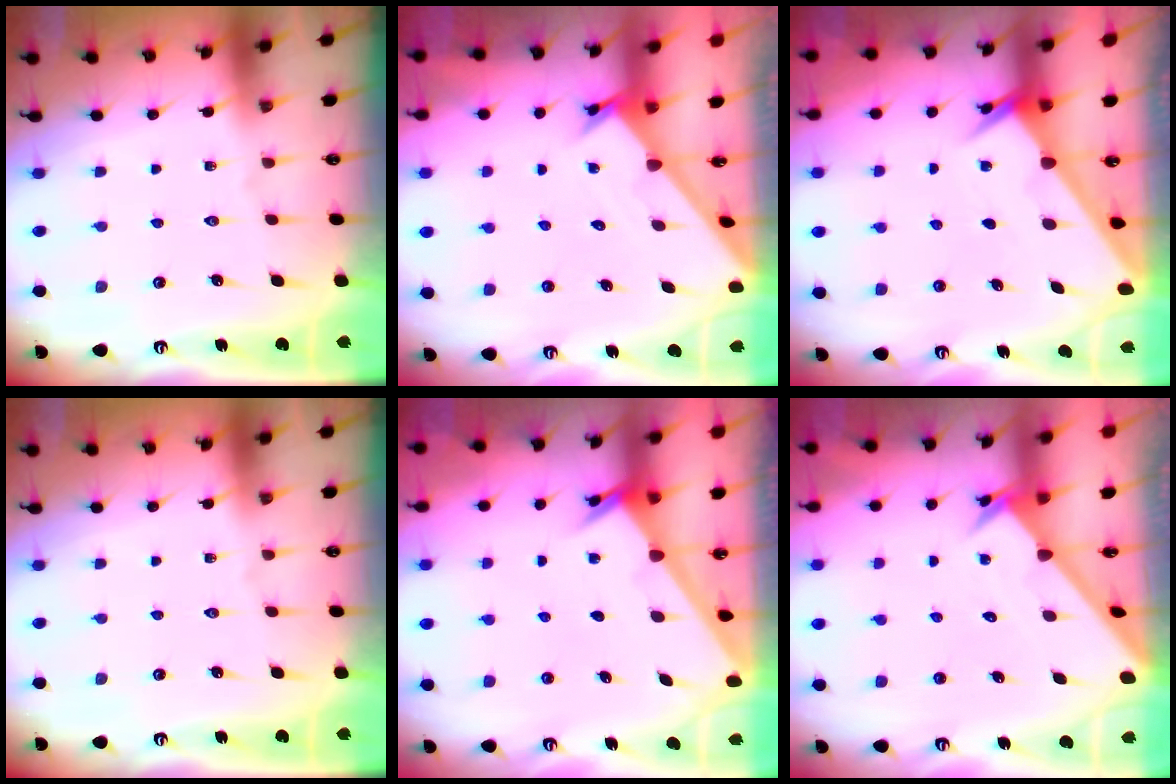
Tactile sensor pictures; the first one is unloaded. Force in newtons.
{"total": 1.8, "press": 1.8, "slide": 0.1}
{"total": 2.1, "press": 2.1, "slide": 0.1}
{"total": 0.0}
{"total": 2.3, "press": 2.3, "slide": 0.2}
{"total": 2.2, "press": 2.2, "slide": 0.2}